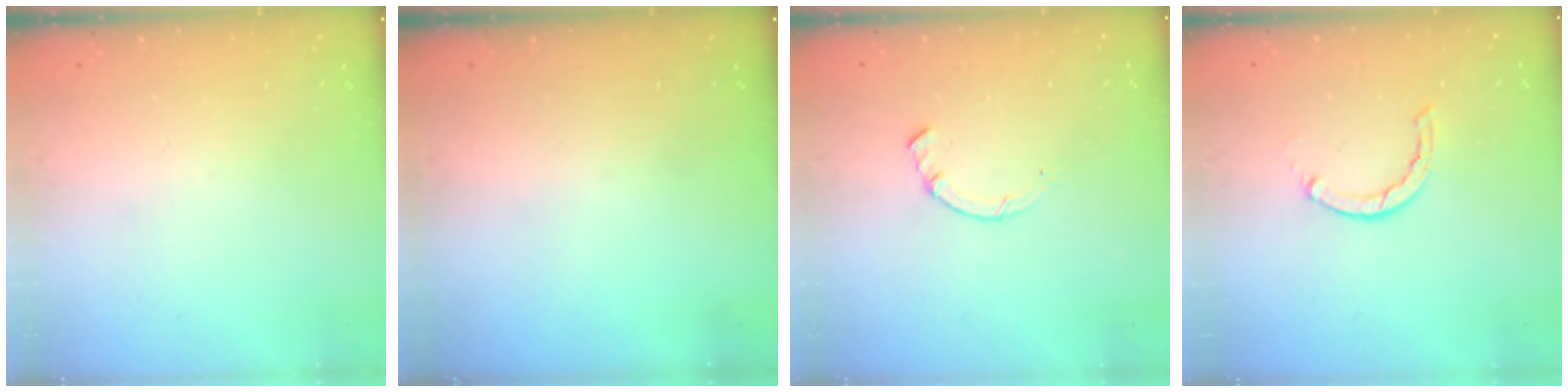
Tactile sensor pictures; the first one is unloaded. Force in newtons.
{"total": 0.0}
{"total": 1.4, "press": 1.4, "slide": 0.2}
{"total": 1.2, "press": 1.2, "slide": 0.2}